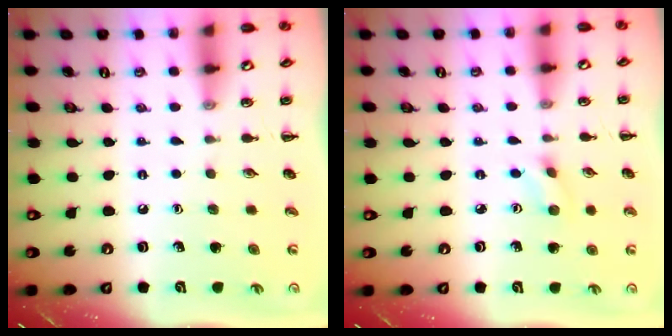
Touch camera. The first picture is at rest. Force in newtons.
{"total": 2.7, "press": 2.5, "slide": 1.0}